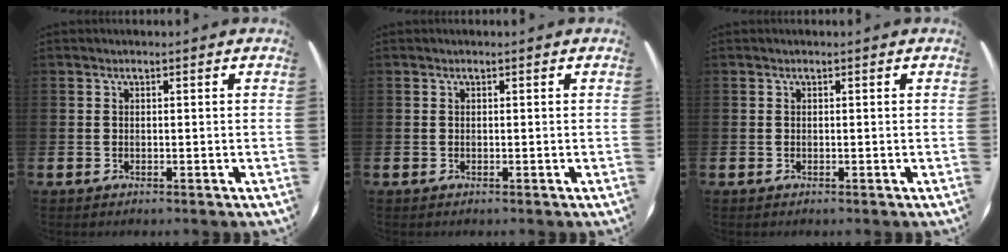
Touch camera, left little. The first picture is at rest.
{"total": 0.0}
{"total": 0.0}